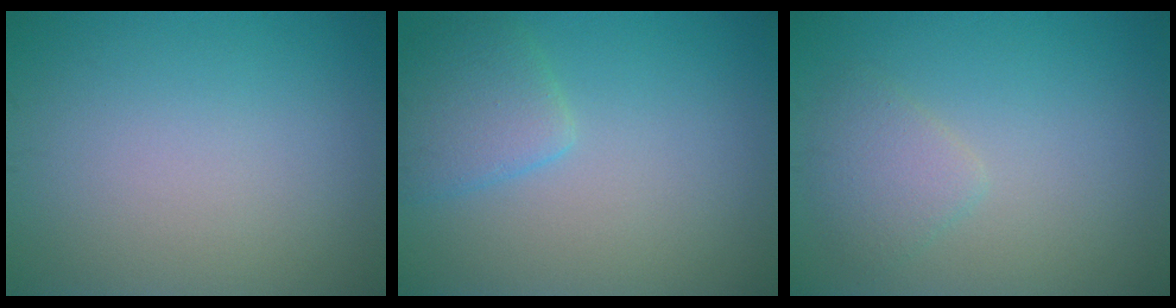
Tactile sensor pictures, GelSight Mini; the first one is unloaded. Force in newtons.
{"total": 3.0, "press": 3.0, "slide": 0.3}
{"total": 2.2, "press": 2.2, "slide": 0.2}